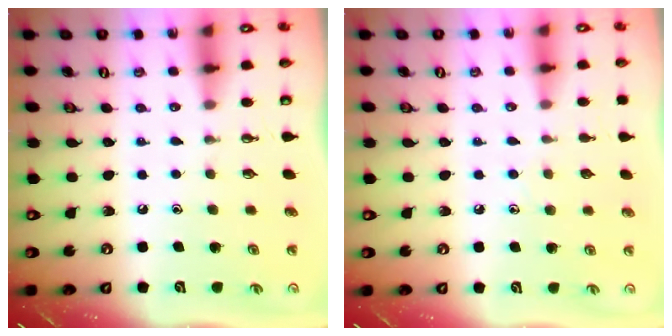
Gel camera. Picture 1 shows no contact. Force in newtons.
{"total": 4.6, "press": 4.6, "slide": 0.5}